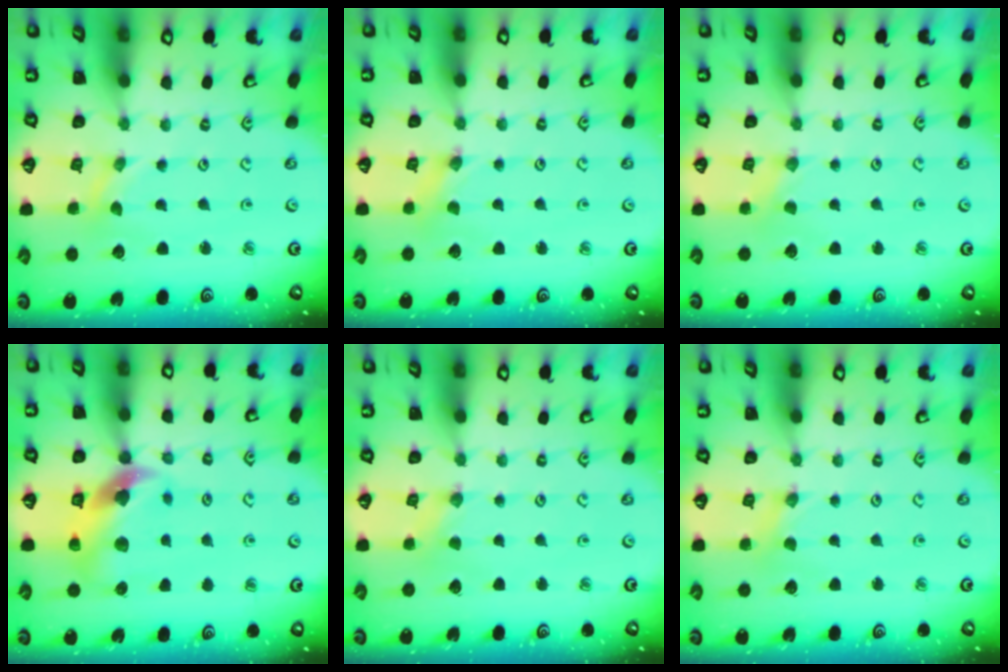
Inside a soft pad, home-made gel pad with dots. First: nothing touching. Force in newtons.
{"total": 0.0}
{"total": 0.0}
{"total": 11.2, "press": 11.1, "slide": 1.3}
{"total": 1.5, "press": 1.5, "slide": 0.3}
{"total": 1.7, "press": 1.7, "slide": 0.2}